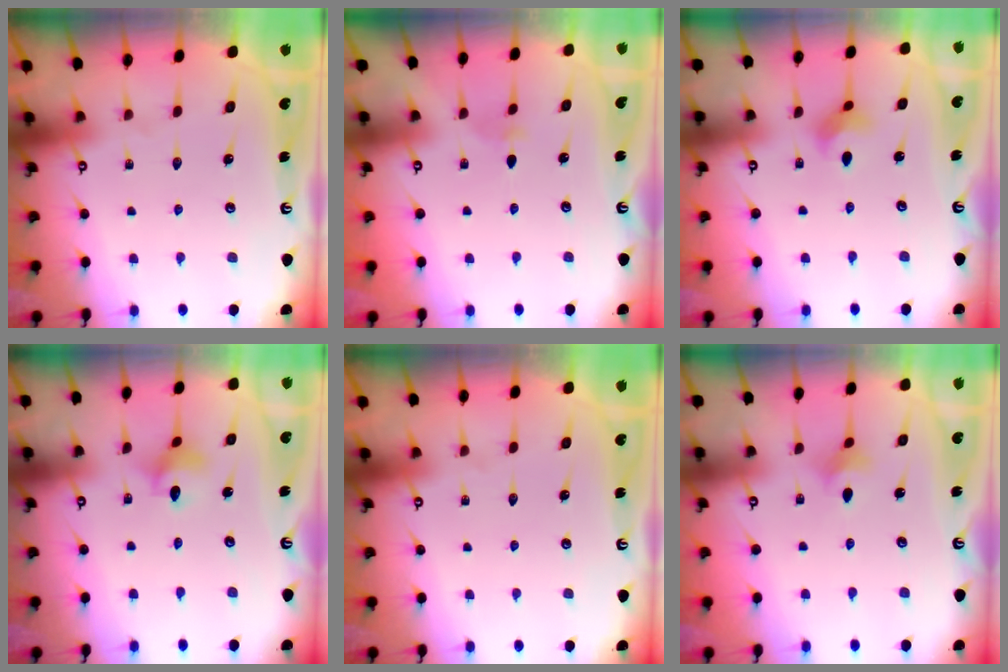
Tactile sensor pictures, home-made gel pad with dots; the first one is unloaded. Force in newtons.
{"total": 2.8, "press": 2.7, "slide": 0.6}
{"total": 3.1, "press": 3.1, "slide": 0.1}
{"total": 4.4, "press": 4.4, "slide": 0.1}
{"total": 0.0}
{"total": 3.4, "press": 3.4, "slide": 0.7}